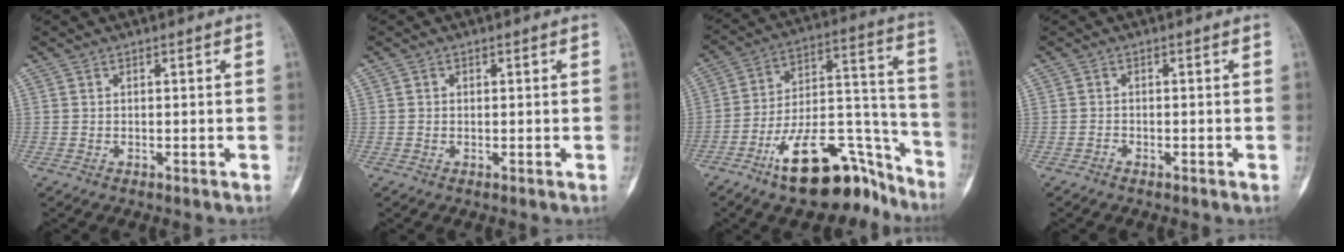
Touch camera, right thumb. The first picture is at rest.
{"total": 0.0}
{"total": 20.5, "force": [-14.0, 8.3, 12.5], "torque": [-0.163, 0.121, -0.228]}
{"total": 0.6, "force": [-0.5, 0.2, 0.0], "torque": [-0.001, 0.001, -0.015]}